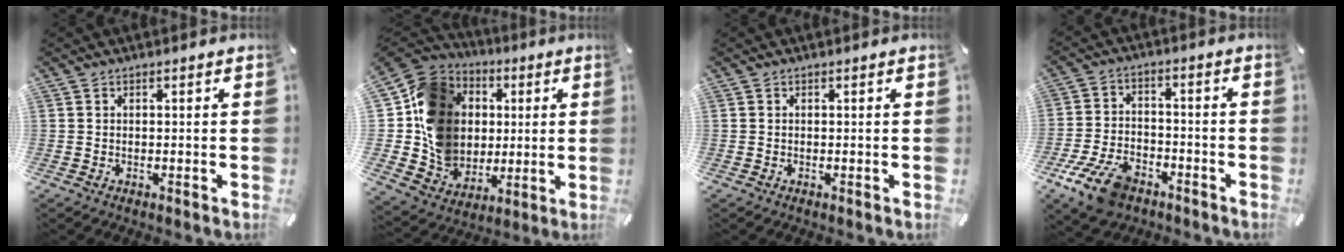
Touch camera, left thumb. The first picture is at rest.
{"total": 16.9, "force": [1.3, 15.5, 6.4], "torque": [-0.107, -0.002, 0.042]}
{"total": 0.0}
{"total": 11.3, "force": [-7.0, 6.3, 6.3], "torque": [-0.126, 0.036, -0.126]}